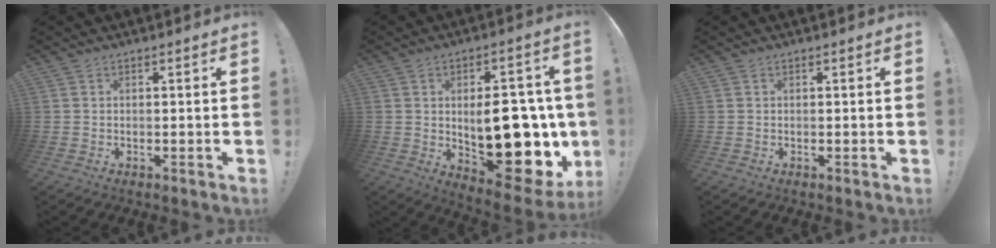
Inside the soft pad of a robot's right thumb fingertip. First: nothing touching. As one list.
[{"total": 20.3, "force": [-0.5, 10.3, 17.5], "torque": [-0.251, -0.009, 0.011]}, {"total": 0.0}]